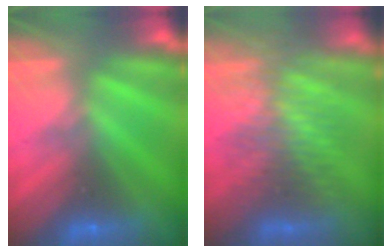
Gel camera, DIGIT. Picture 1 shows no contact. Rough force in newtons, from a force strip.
{"total": 3.2}